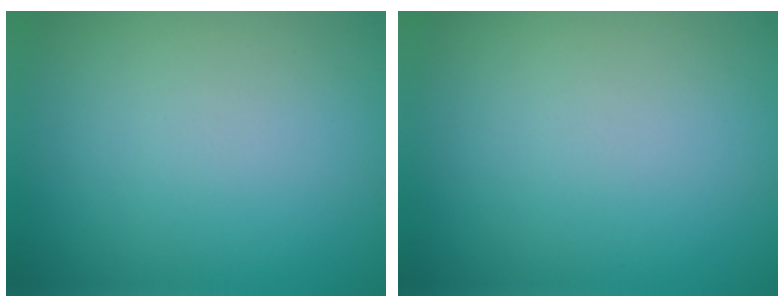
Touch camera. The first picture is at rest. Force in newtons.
{"total": 0.0}